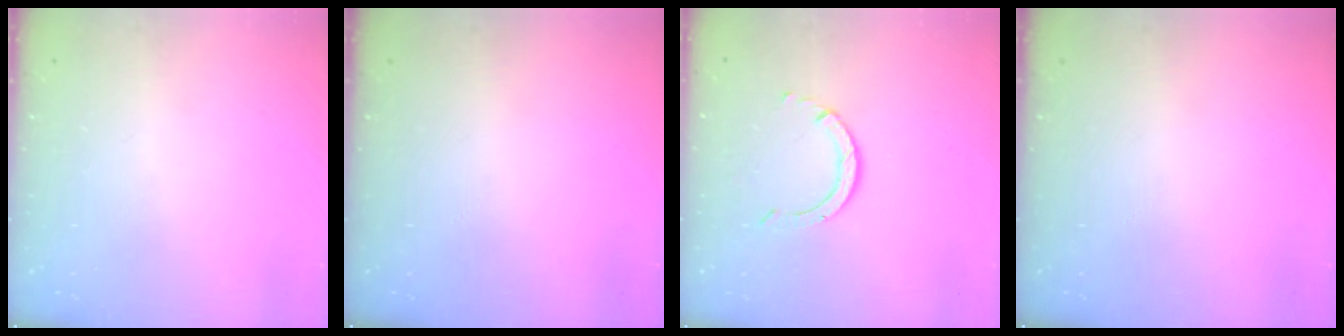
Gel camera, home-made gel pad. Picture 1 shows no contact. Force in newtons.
{"total": 0.0}
{"total": 3.6, "press": 3.6, "slide": 0.6}
{"total": 0.0}